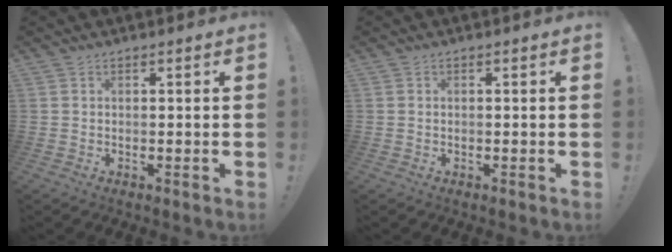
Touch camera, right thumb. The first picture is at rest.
{"total": 0.0}